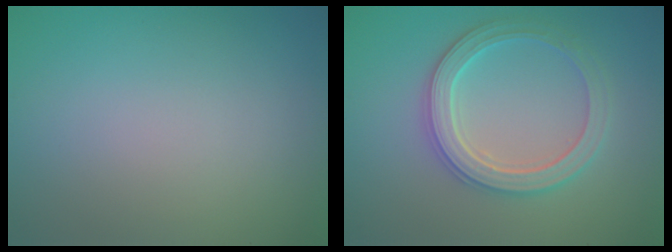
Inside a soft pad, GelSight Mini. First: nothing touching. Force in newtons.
{"total": 4.8, "press": 4.8, "slide": 0.7}